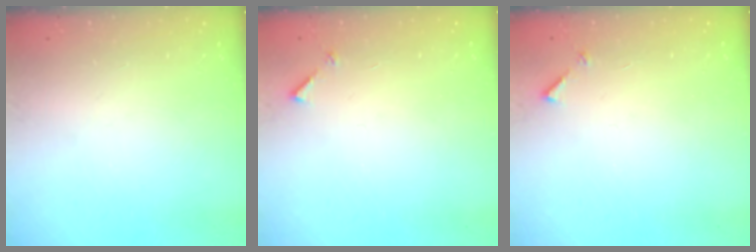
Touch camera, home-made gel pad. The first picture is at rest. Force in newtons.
{"total": 5.0, "press": 4.9, "slide": 0.5}
{"total": 5.0, "press": 4.9, "slide": 0.5}